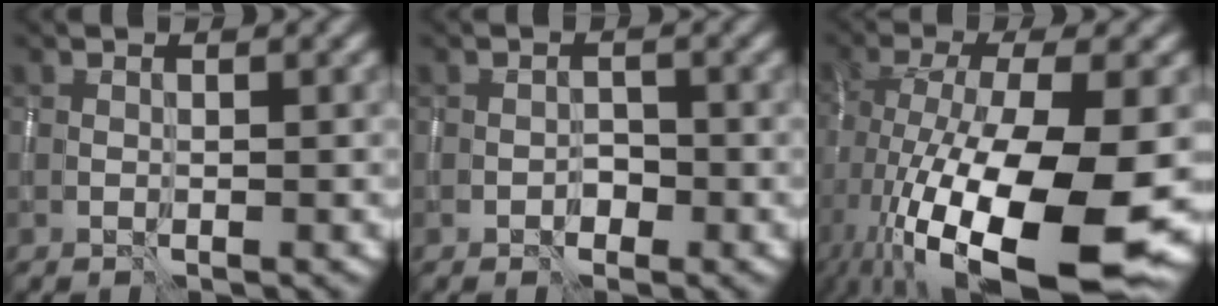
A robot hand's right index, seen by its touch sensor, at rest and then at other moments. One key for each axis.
{"total": 0.9, "fx": -0.6, "fy": 0.7, "fz": 0.2, "tx": 0.000, "ty": 0.001, "tz": -0.012}
{"total": 16.8, "fx": -6.2, "fy": 5.8, "fz": 14.5, "tx": -0.254, "ty": -0.033, "tz": -0.090}